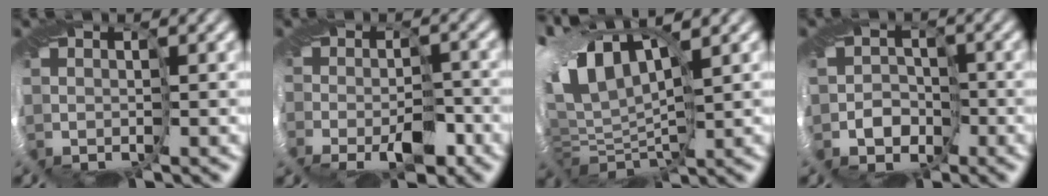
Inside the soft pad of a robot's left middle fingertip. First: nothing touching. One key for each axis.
{"total": 1.5, "fx": -1.4, "fy": 0.3, "fz": 0.4, "tx": 0.007, "ty": -0.003, "tz": -0.024}
{"total": 9.0, "fx": 3.1, "fy": 4.4, "fz": 7.2, "tx": -0.155, "ty": 0.009, "tz": 0.053}
{"total": 2.9, "fx": -2.3, "fy": 1.8, "fz": 0.3, "tx": 0.022, "ty": 0.010, "tz": -0.053}